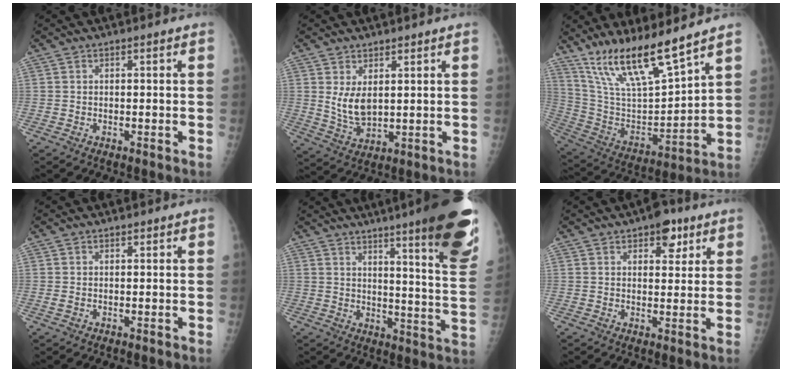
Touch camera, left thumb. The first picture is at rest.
{"total": 6.0, "force": [2.0, 3.5, 4.5], "torque": [-0.075, -0.023, 0.050]}
{"total": 17.5, "force": [13.6, 2.8, 10.7], "torque": [-0.180, -0.069, 0.268]}
{"total": 0.9, "force": [0.4, 0.6, 0.6], "torque": [-0.010, -0.003, 0.008]}
{"total": 22.0, "force": [14.2, 2.2, 16.7], "torque": [-0.201, -0.081, 0.182]}
{"total": 6.1, "force": [3.5, 3.2, 3.8], "torque": [-0.024, -0.012, 0.043]}